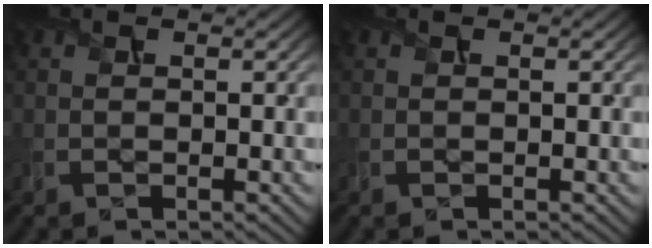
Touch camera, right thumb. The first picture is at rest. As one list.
[{"total": 0.0}]